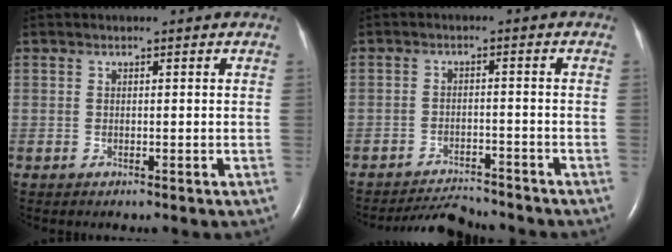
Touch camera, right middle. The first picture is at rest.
{"total": 5.2, "force": [-5.2, 0.2, 0.1], "torque": [-0.006, -0.008, -0.088]}